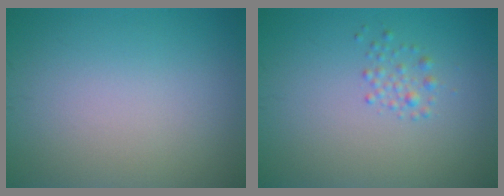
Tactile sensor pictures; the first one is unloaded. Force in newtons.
{"total": 1.2, "press": 1.2, "slide": 0.0}